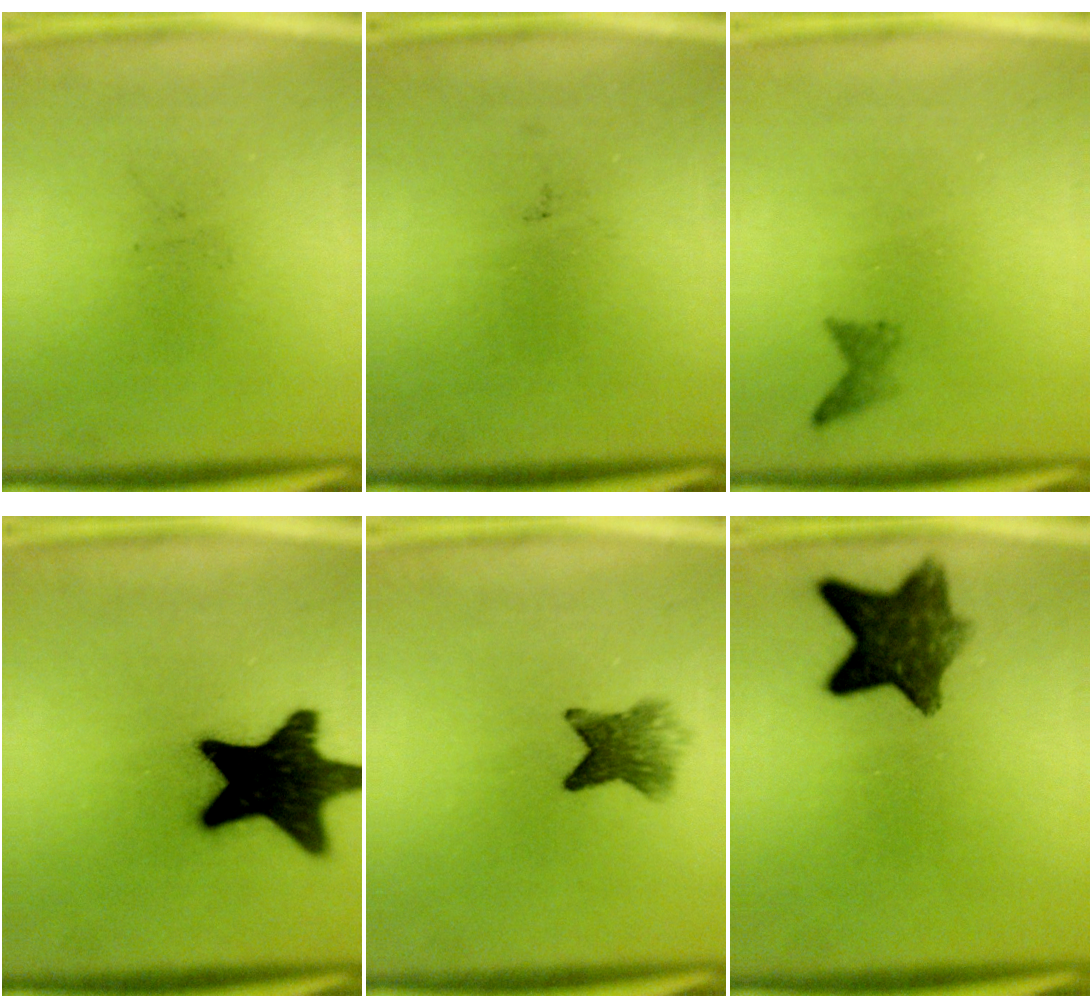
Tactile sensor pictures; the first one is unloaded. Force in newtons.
{"total": 0.0}
{"total": 1.1}
{"total": 19.6}
{"total": 4.8}
{"total": 9.2}